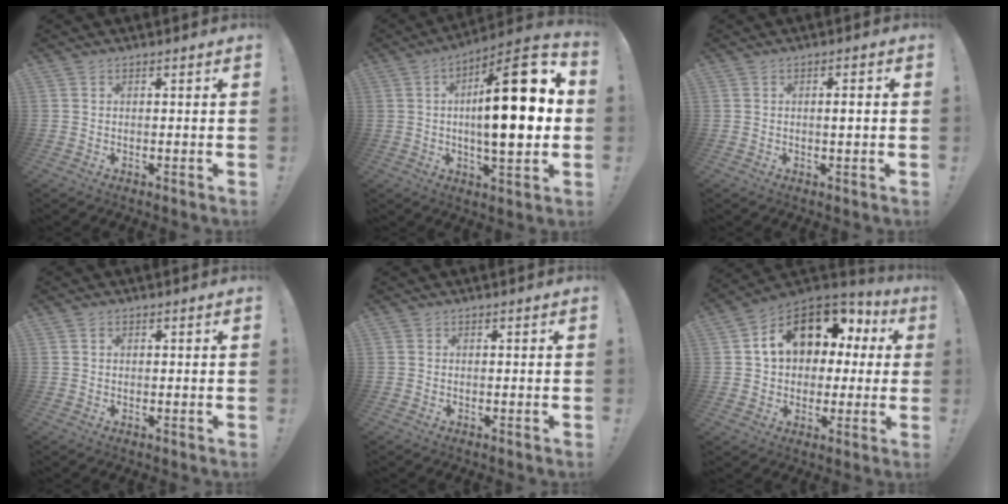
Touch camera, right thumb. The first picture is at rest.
{"total": 21.9, "force": [2.0, 6.6, 20.8], "torque": [-0.309, -0.013, 0.018]}
{"total": 2.1, "force": [0.1, 0.2, 2.1], "torque": [-0.027, -0.003, -0.004]}
{"total": 0.8, "force": [0.5, 0.6, 0.0], "torque": [0.009, -0.003, 0.009]}
{"total": 0.0}
{"total": 15.7, "force": [6.1, 10.8, 9.6], "torque": [-0.156, -0.020, 0.114]}